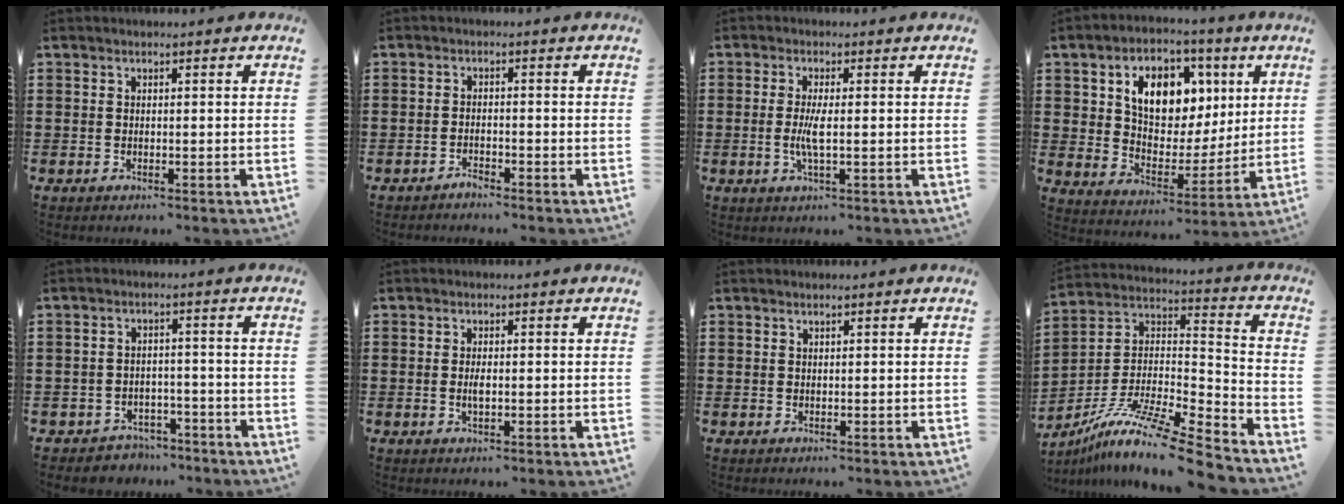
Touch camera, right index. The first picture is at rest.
{"total": 1.5, "force": [-1.5, 0.2, 0.2], "torque": [-0.010, 0.002, -0.030]}
{"total": 3.6, "force": [-0.4, 0.6, 3.6], "torque": [-0.077, -0.007, -0.012]}
{"total": 10.0, "force": [4.3, 6.7, 6.0], "torque": [-0.119, 0.000, 0.073]}
{"total": 3.0, "force": [-2.7, 1.2, -0.1], "torque": [-0.008, 0.003, -0.058]}
{"total": 1.8, "force": [-0.1, 0.6, 1.7], "torque": [-0.039, -0.002, -0.005]}
{"total": 0.0}
{"total": 12.1, "force": [-9.7, 0.6, 7.1], "torque": [-0.129, 0.006, -0.187]}